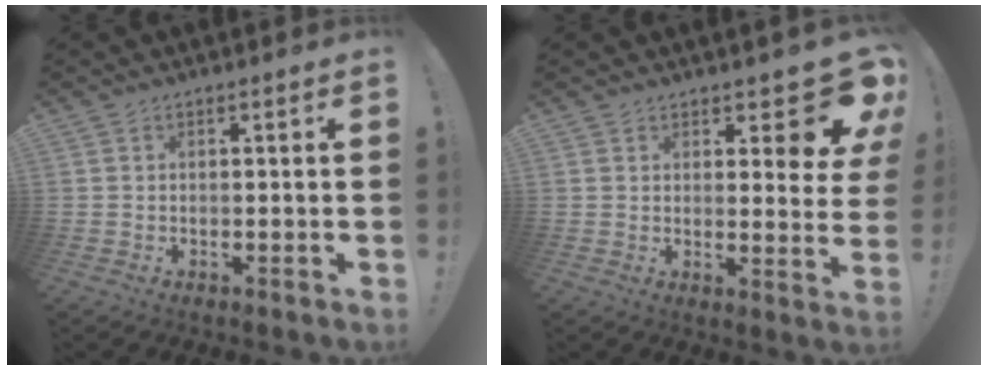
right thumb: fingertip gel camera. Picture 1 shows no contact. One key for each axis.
{"total": 8.8, "fx": 6.2, "fy": 2.5, "fz": 5.7, "tx": -0.057, "ty": -0.063, "tz": 0.108}